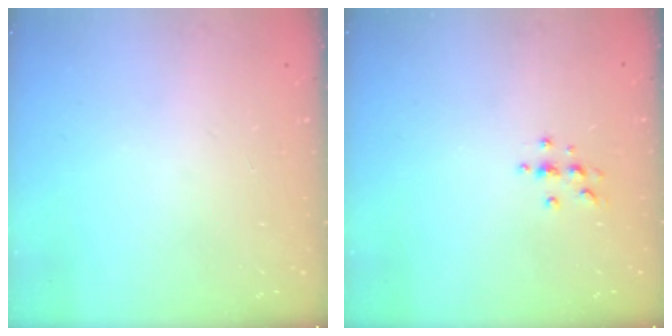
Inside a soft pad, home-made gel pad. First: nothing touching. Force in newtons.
{"total": 3.3, "press": 3.3, "slide": 0.4}